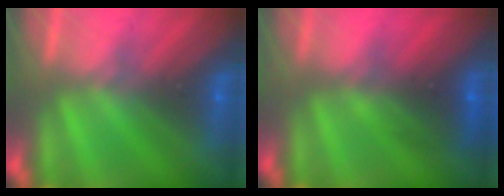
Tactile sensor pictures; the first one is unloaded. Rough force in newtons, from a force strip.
{"total": 2.8}